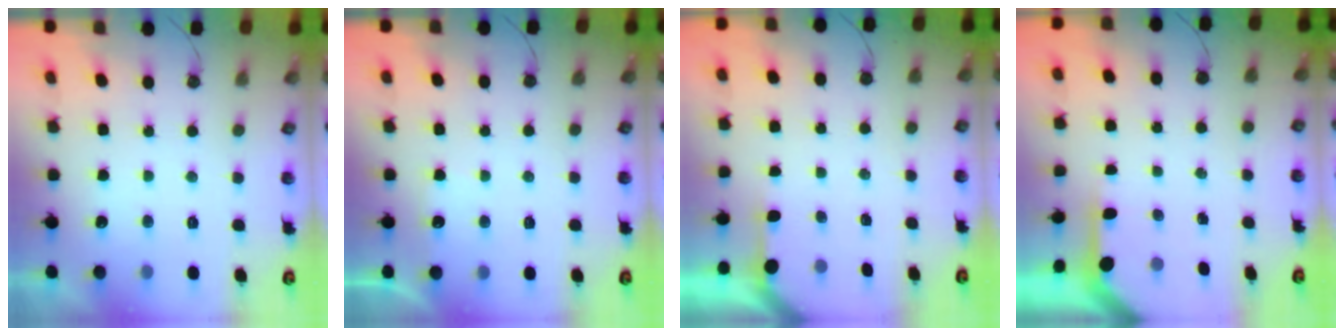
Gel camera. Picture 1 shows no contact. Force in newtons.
{"total": 2.8, "press": 2.7, "slide": 0.4}
{"total": 1.2, "press": 1.2, "slide": 0.1}
{"total": 2.8, "press": 2.8, "slide": 0.2}